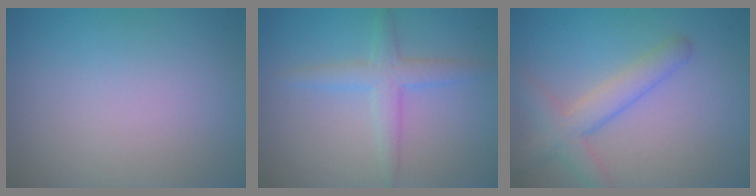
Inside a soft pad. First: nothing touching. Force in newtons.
{"total": 2.7, "press": 2.7, "slide": 0.1}
{"total": 3.5, "press": 3.5, "slide": 0.2}